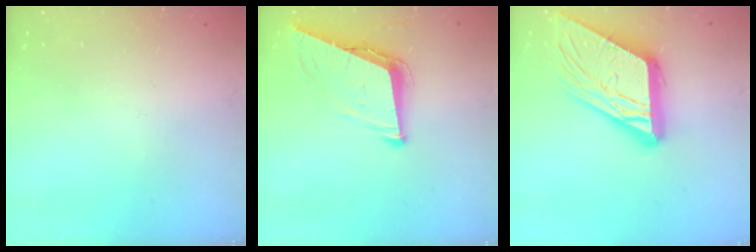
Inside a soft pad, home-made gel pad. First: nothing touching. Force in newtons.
{"total": 9.3, "press": 8.9, "slide": 2.7}
{"total": 18.0, "press": 17.8, "slide": 2.4}